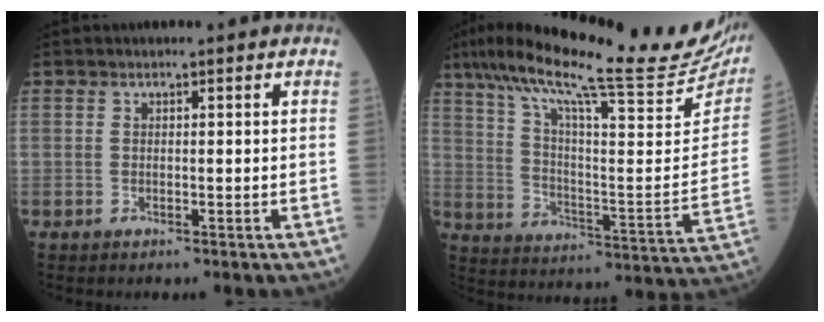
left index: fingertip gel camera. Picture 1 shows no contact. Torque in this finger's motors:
{"motor_torque": [0.61, -1.53, 0.58, 0.16]}